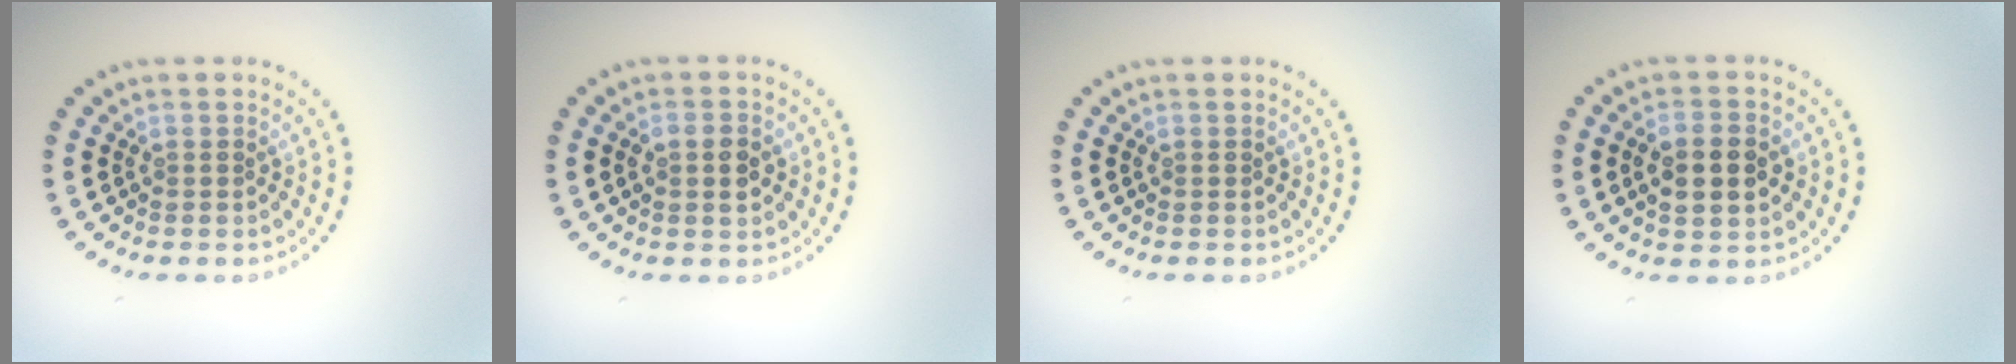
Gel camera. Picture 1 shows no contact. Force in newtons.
{"total": 2.0, "press": 2.0, "slide": 0.3}
{"total": 0.0}
{"total": 3.3, "press": 3.3, "slide": 0.1}